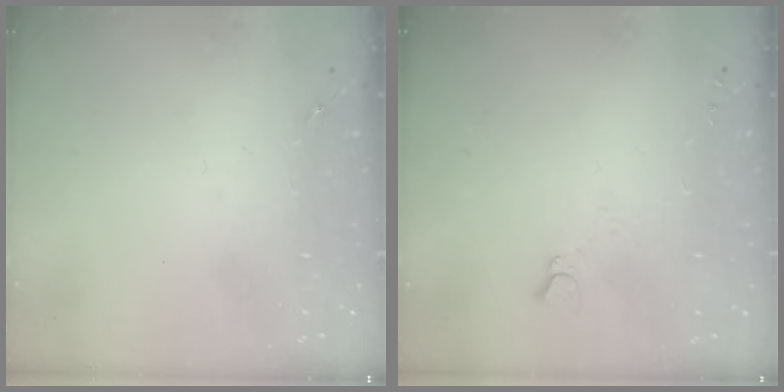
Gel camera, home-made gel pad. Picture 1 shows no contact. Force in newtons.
{"total": 2.8, "press": 2.7, "slide": 0.3}